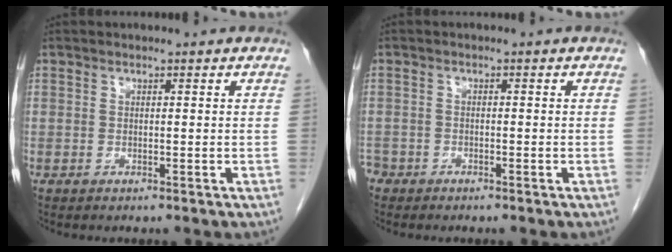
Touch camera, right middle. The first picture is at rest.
{"total": 2.7, "force": [-2.2, 1.6, 0.3], "torque": [-0.007, 0.004, -0.043]}